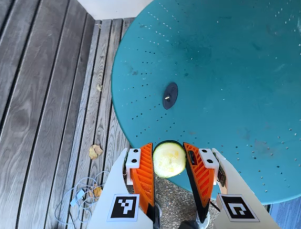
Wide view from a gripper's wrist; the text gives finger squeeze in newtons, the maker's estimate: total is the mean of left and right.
{"total": 10.9, "left": 11.3, "right": 10.4}